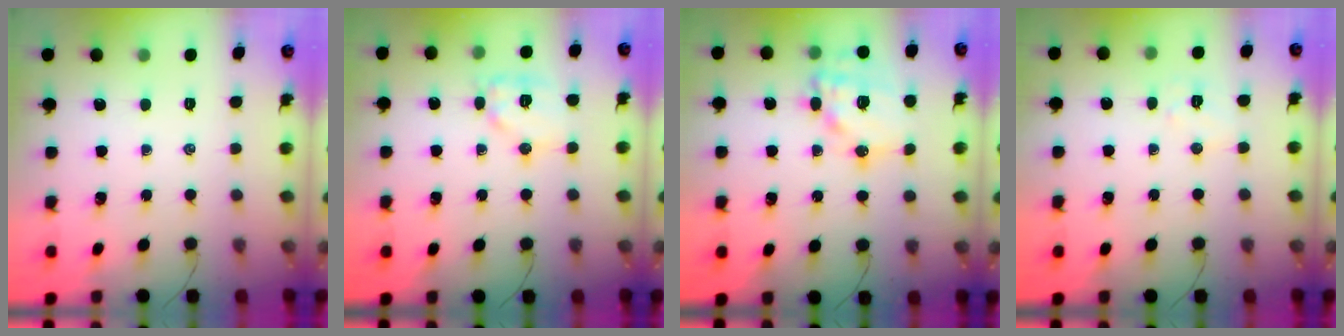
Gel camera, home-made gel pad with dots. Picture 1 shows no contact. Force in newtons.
{"total": 10.7, "press": 10.7, "slide": 0.4}
{"total": 15.3, "press": 15.0, "slide": 3.1}
{"total": 5.8, "press": 5.7, "slide": 1.0}